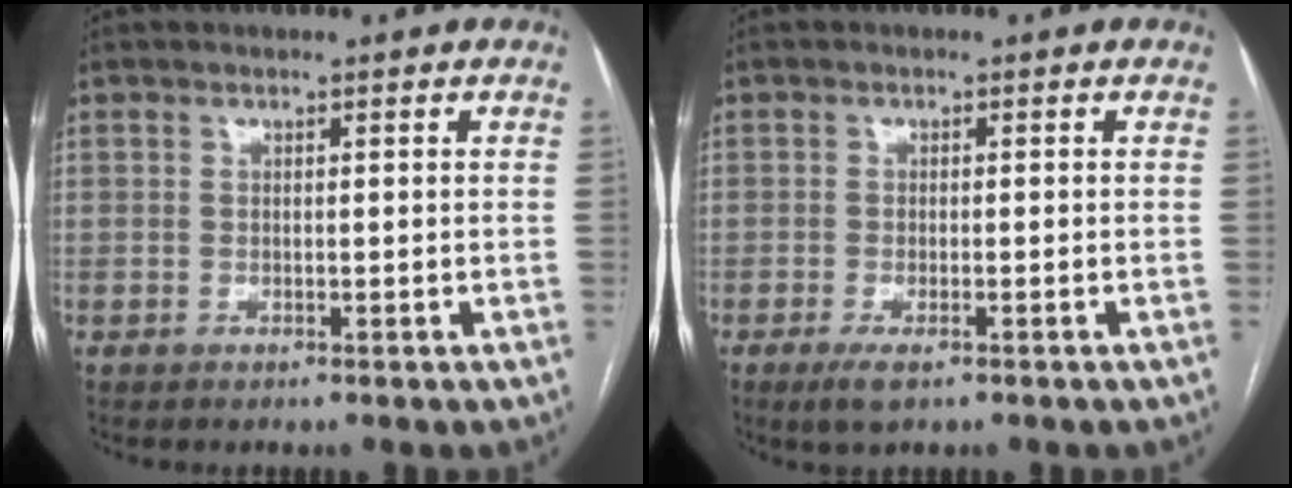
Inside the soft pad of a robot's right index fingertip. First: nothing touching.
{"total": 3.1, "force": [-1.9, 0.8, 2.3], "torque": [-0.047, -0.005, -0.030]}